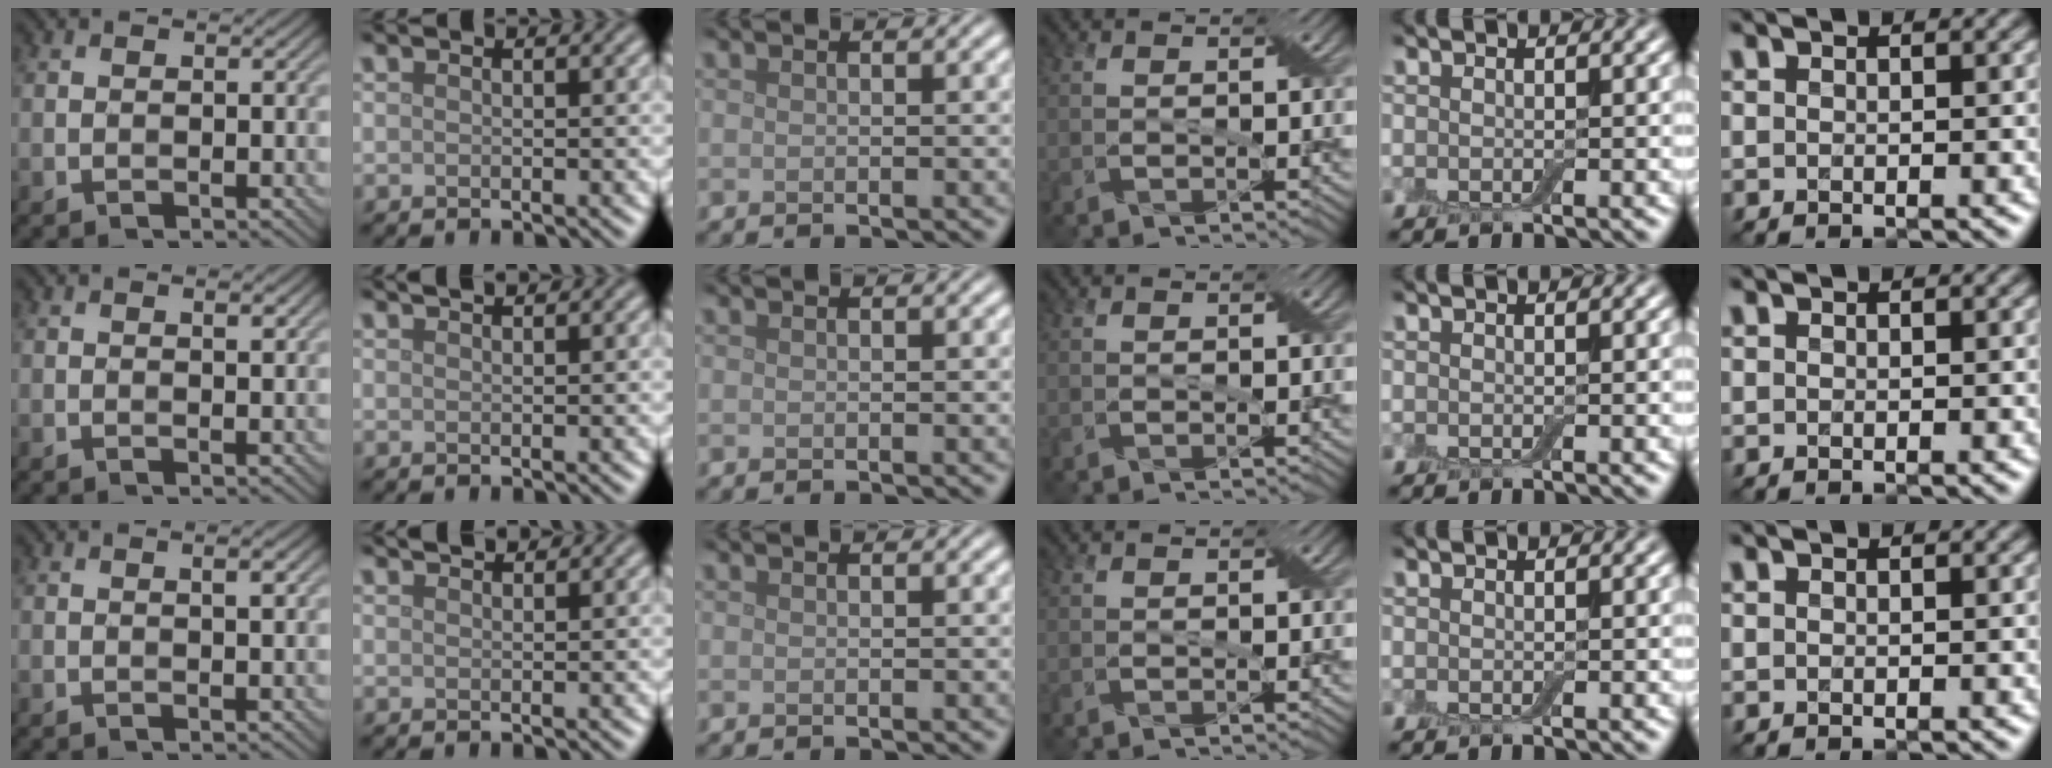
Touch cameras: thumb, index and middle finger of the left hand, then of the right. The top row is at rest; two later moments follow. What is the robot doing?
{"motion": "fold", "object": "bandage"}